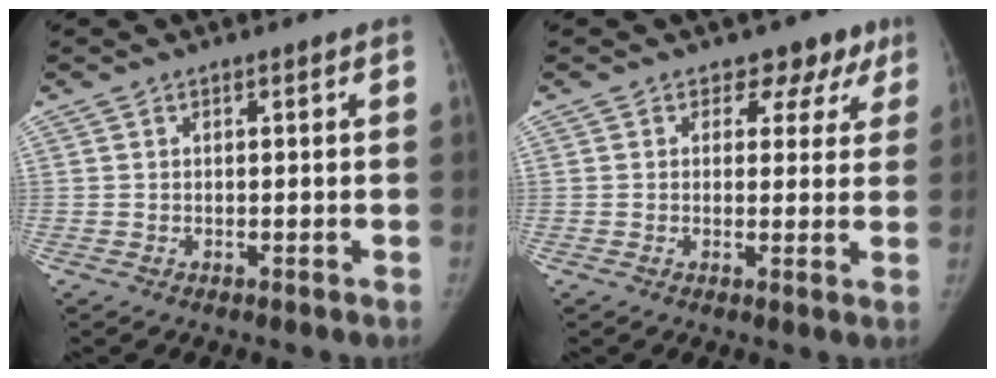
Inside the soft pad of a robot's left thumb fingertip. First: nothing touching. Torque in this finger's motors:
{"motor_torque": [0.15, 0.48, -0.12, -0.42, 0.00]}